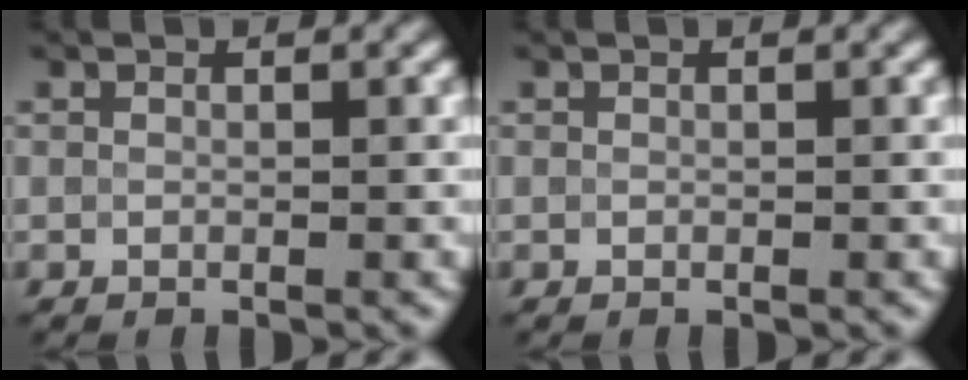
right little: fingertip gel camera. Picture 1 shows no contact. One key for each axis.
{"total": 0.0}